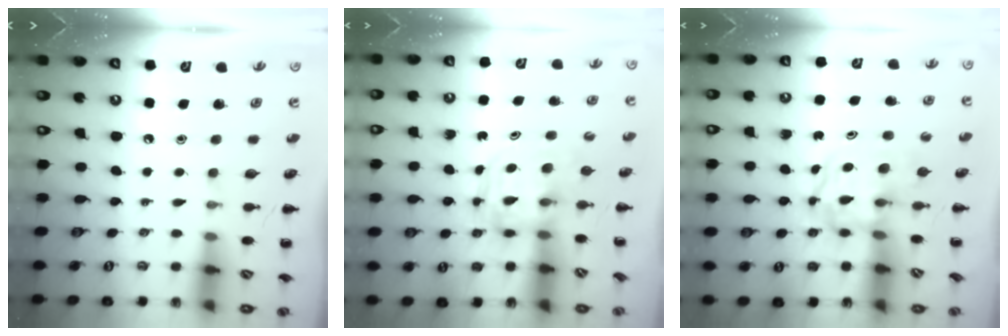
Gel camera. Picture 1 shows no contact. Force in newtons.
{"total": 3.6, "press": 3.6, "slide": 0.3}
{"total": 3.7, "press": 3.6, "slide": 0.4}